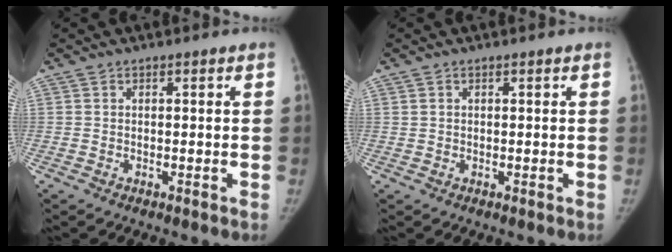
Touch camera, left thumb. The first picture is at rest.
{"total": 0.6, "force": [0.2, 0.5, 0.3], "torque": [-0.001, 0.001, 0.004]}